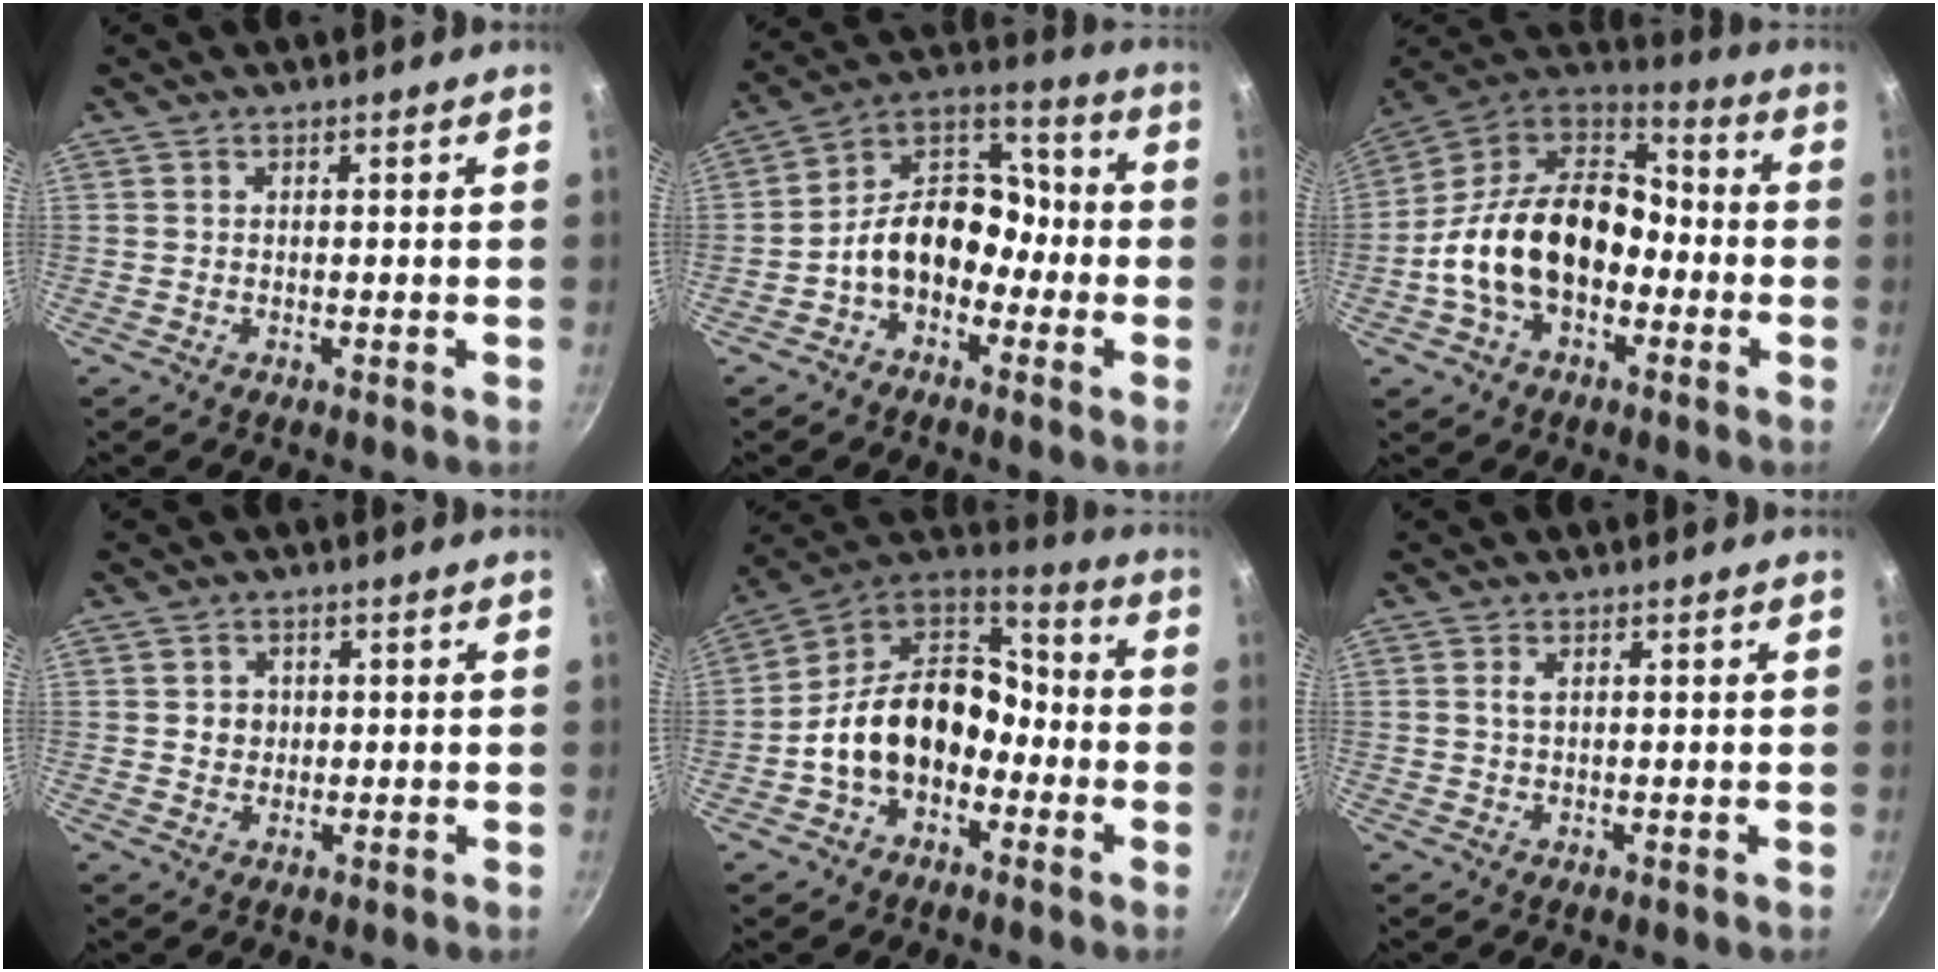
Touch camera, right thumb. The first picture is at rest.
{"total": 13.4, "force": [-3.8, 9.8, 8.3], "torque": [-0.086, 0.064, -0.087]}
{"total": 20.7, "force": [-3.9, 14.0, 14.7], "torque": [-0.232, 0.056, -0.081]}
{"total": 2.7, "force": [0.2, 2.5, 1.0], "torque": [-0.002, 0.002, 0.002]}
{"total": 16.9, "force": [-4.1, 12.2, 10.9], "torque": [-0.148, 0.063, -0.084]}
{"total": 1.4, "force": [0.3, 0.7, 1.1], "torque": [-0.021, 0.002, 0.007]}